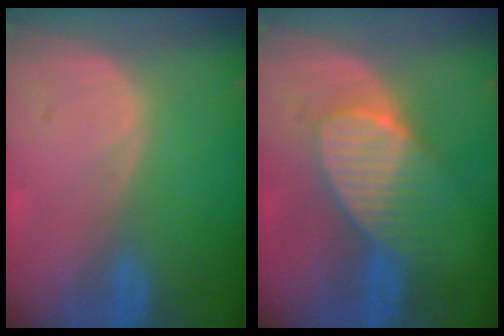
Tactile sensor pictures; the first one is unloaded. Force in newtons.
{"total": 7.0, "press": 6.9, "slide": 0.8}